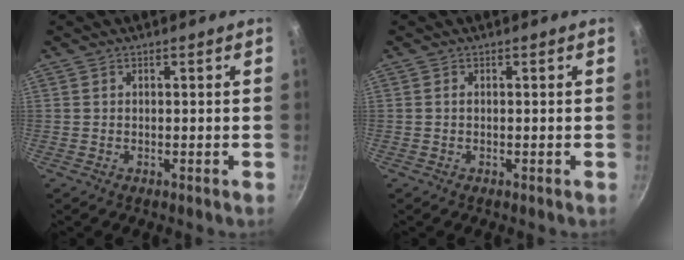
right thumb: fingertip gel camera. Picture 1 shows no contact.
{"total": 0.0}